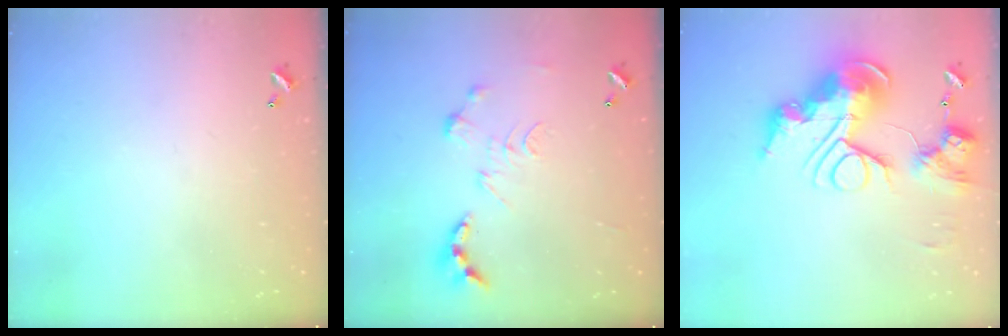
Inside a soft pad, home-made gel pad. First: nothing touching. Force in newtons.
{"total": 0.0}
{"total": 0.9, "press": 0.9, "slide": 0.0}